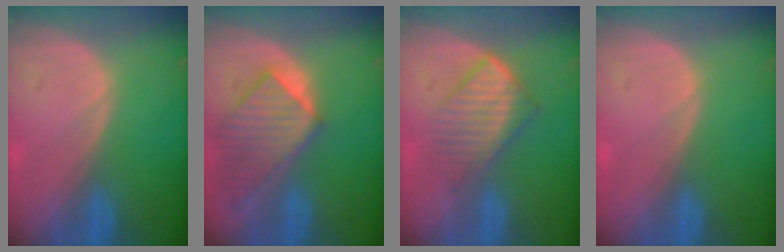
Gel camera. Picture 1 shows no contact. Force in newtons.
{"total": 9.1, "press": 8.1, "slide": 4.3}
{"total": 6.9, "press": 6.0, "slide": 3.5}
{"total": 0.5, "press": 0.1, "slide": 0.5}